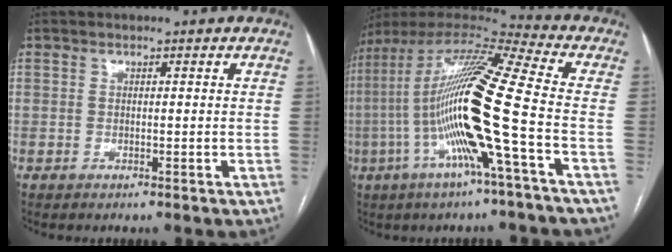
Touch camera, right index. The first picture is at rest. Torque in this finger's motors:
{"motor_torque": [2.14, 0.00, 0.99, 0.21]}